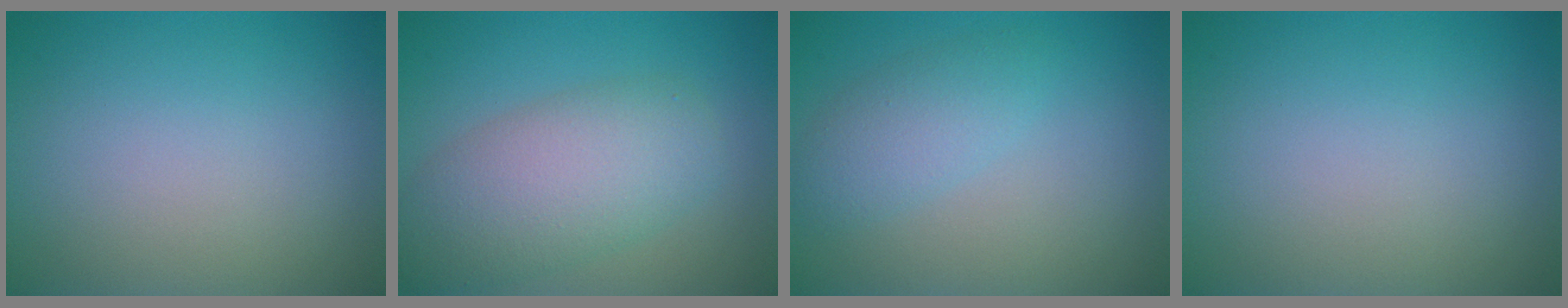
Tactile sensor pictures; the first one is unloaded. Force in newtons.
{"total": 6.5, "press": 6.5, "slide": 0.4}
{"total": 2.8, "press": 2.8, "slide": 0.1}
{"total": 0.0}